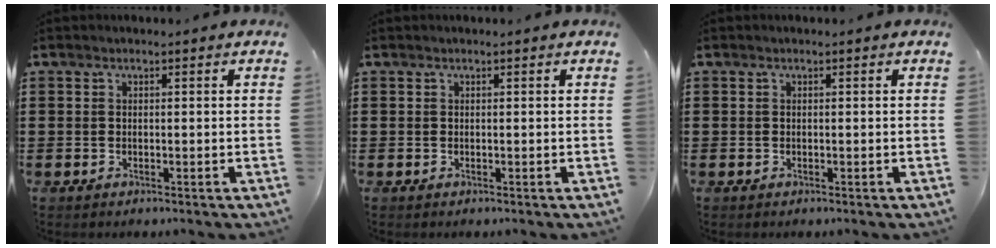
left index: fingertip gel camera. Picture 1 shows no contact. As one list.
[{"total": 0.0}, {"total": 0.0}]